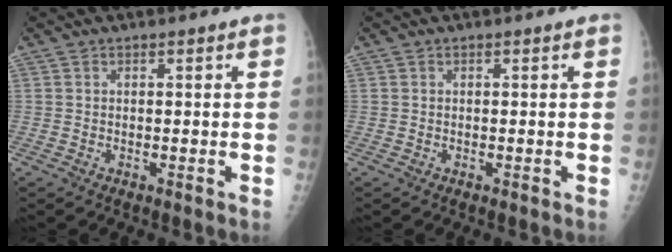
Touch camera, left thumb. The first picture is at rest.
{"total": 0.0}